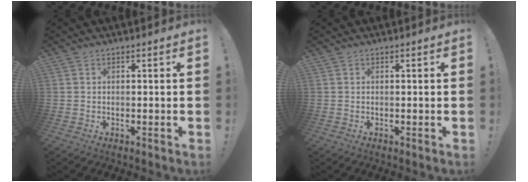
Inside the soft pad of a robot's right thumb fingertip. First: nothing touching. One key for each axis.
{"total": 0.0}